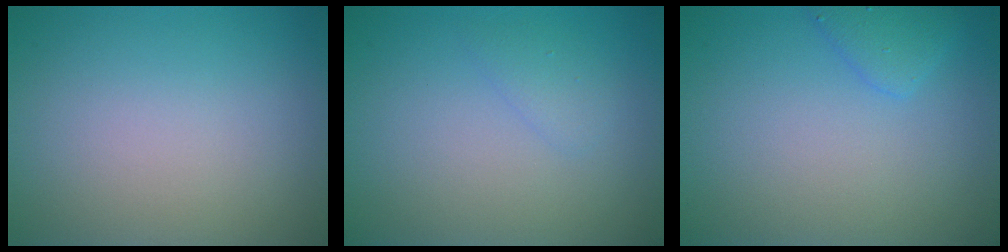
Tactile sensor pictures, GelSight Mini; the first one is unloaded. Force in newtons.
{"total": 1.1, "press": 1.1, "slide": 0.0}
{"total": 1.7, "press": 1.7, "slide": 0.1}